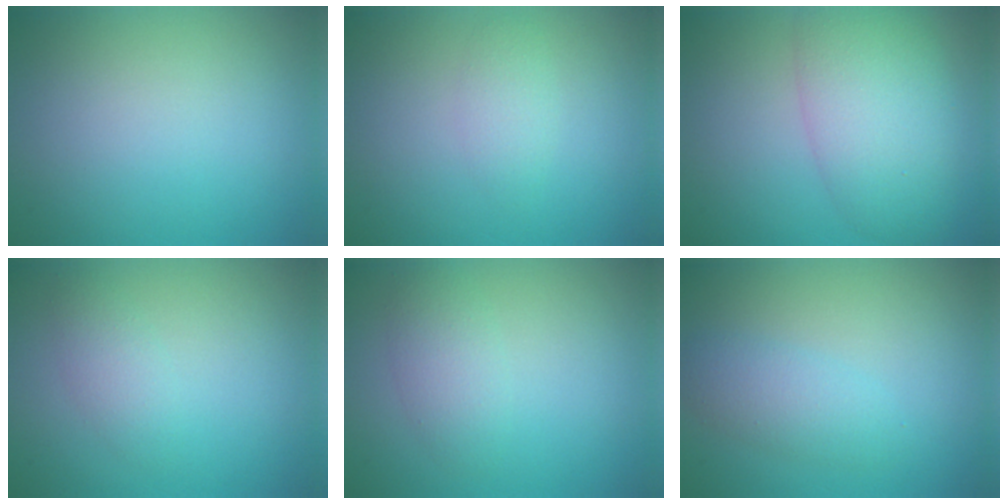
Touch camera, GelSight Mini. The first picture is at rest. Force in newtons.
{"total": 1.5, "press": 1.5, "slide": 0.0}
{"total": 7.4, "press": 7.4, "slide": 0.2}
{"total": 1.7, "press": 1.7, "slide": 0.0}
{"total": 2.4, "press": 2.4, "slide": 0.0}
{"total": 2.4, "press": 2.4, "slide": 0.1}